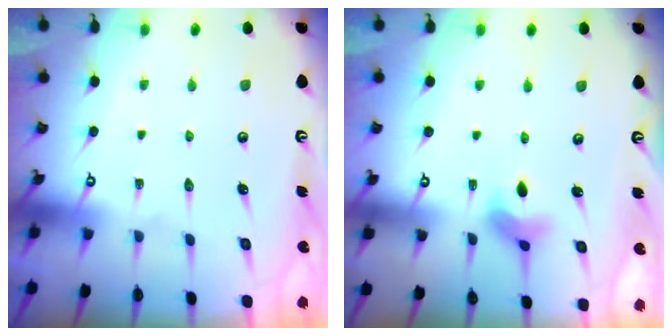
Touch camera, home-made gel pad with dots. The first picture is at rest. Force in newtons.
{"total": 5.0, "press": 5.0, "slide": 0.6}